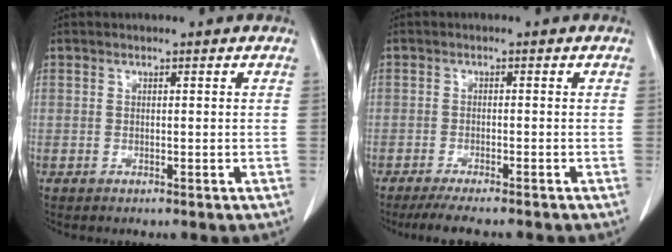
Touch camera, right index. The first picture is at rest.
{"total": 7.8, "force": [-6.6, 1.2, 4.0], "torque": [-0.062, -0.016, -0.104]}